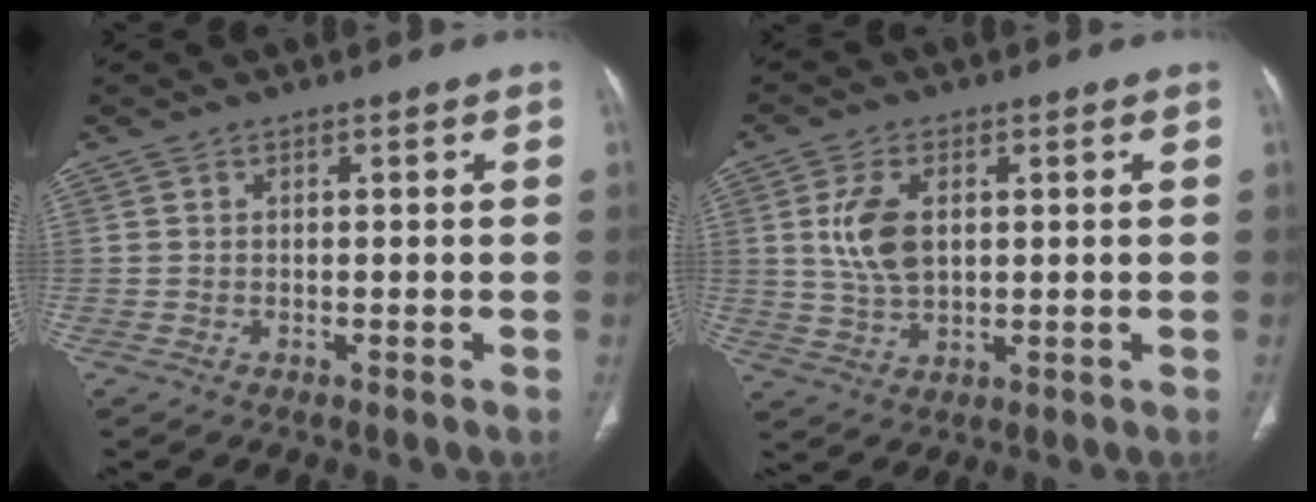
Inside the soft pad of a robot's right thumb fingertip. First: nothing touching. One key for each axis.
{"total": 7.9, "fx": 1.6, "fy": 4.6, "fz": 6.2, "tx": -0.125, "ty": -0.005, "tz": 0.037}